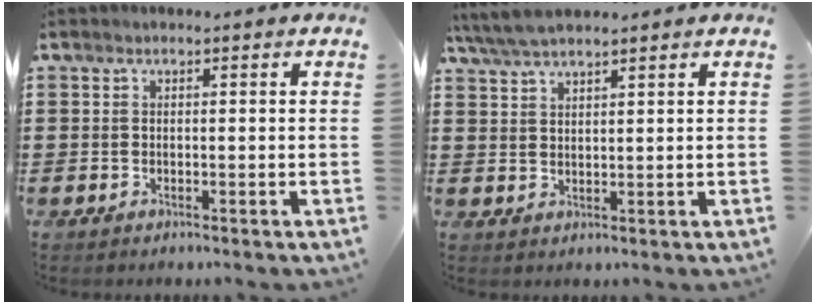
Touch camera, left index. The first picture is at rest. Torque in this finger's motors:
{"motor_torque": [2.14, 0.00, 0.77, 0.16]}